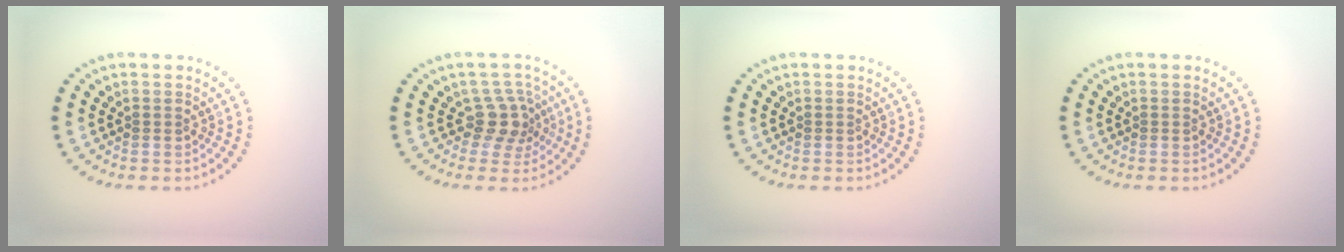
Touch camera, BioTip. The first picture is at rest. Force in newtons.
{"total": 2.7, "press": 2.1, "slide": 1.7}
{"total": 0.0}
{"total": 0.0}